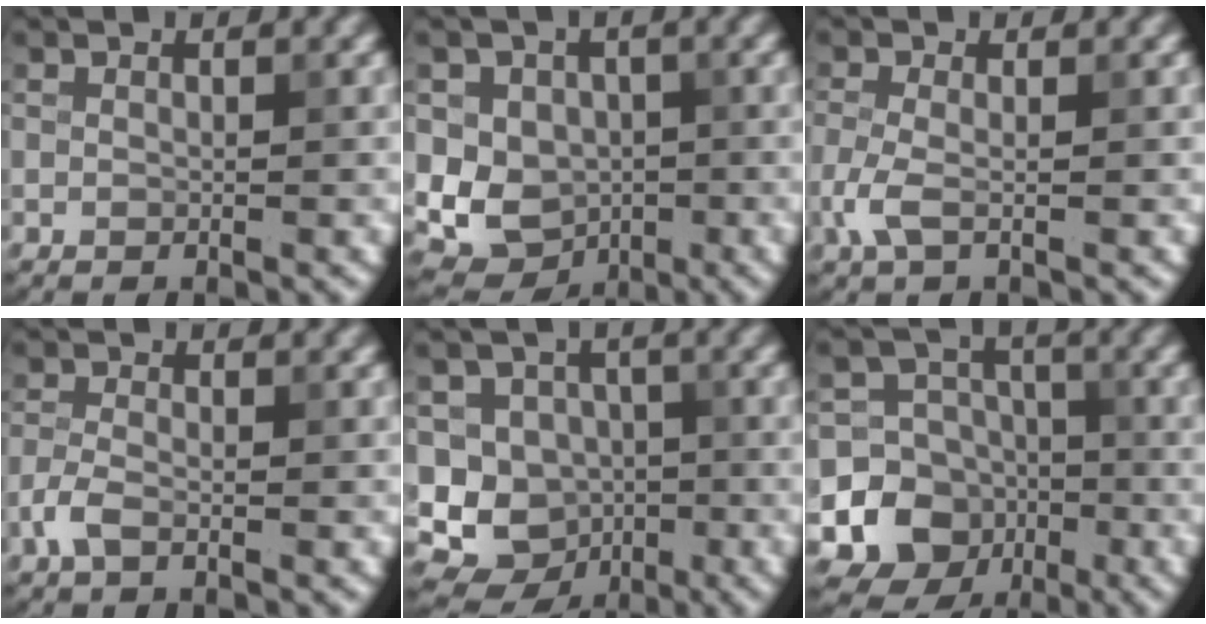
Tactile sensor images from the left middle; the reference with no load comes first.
{"total": 6.5, "force": [-0.1, 5.8, 3.0], "torque": [-0.039, -0.002, -0.016]}
{"total": 2.4, "force": [-0.8, 1.0, 2.0], "torque": [-0.054, -0.005, -0.022]}
{"total": 2.0, "force": [-1.0, 0.9, 1.4], "torque": [-0.034, 0.002, -0.027]}
{"total": 10.3, "force": [-3.0, 9.4, 3.0], "torque": [-0.049, 0.002, -0.067]}
{"total": 12.8, "force": [-4.4, 11.8, 2.6], "torque": [-0.064, -0.025, -0.074]}